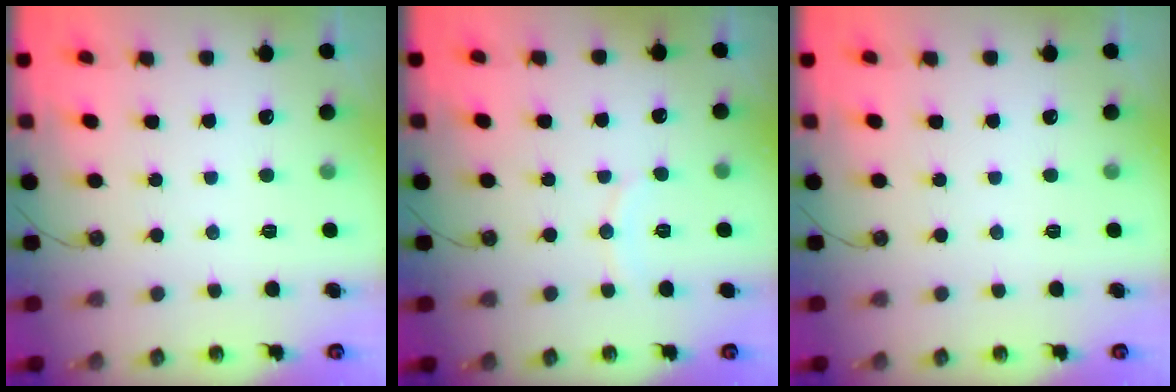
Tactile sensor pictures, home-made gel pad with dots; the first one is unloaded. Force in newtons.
{"total": 5.1, "press": 5.0, "slide": 0.6}
{"total": 0.0}